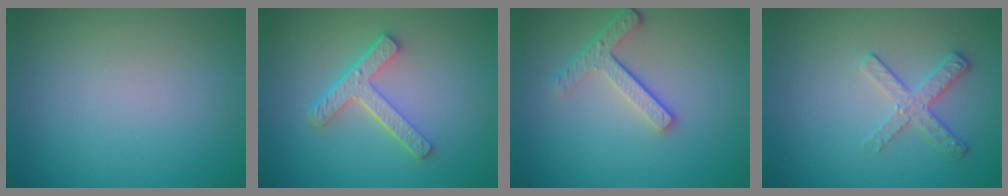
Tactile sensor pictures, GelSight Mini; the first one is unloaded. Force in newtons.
{"total": 4.4, "press": 3.3, "slide": 2.9}
{"total": 3.4, "press": 2.5, "slide": 2.3}
{"total": 2.6, "press": 2.4, "slide": 1.2}